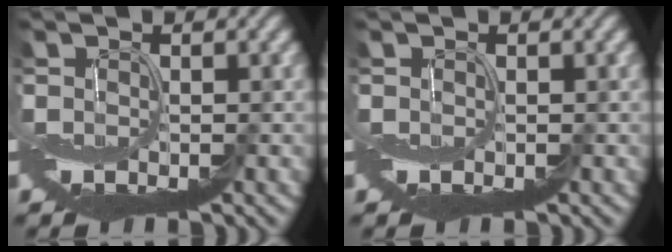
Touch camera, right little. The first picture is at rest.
{"total": 0.0}